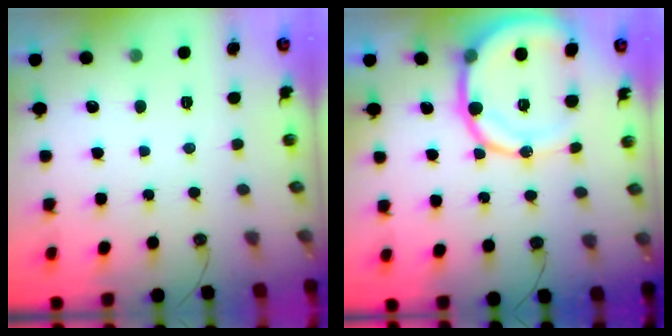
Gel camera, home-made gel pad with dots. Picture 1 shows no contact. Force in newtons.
{"total": 15.7, "press": 15.5, "slide": 2.8}